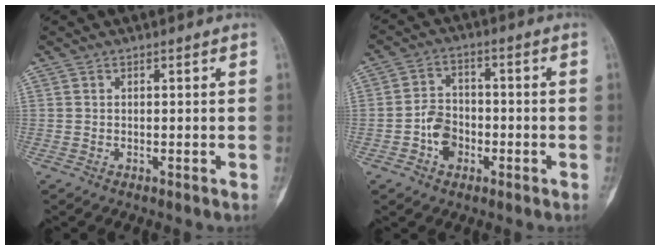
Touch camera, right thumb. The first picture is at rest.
{"total": 6.5, "force": [-2.3, 4.9, 3.6], "torque": [-0.039, 0.025, -0.044]}